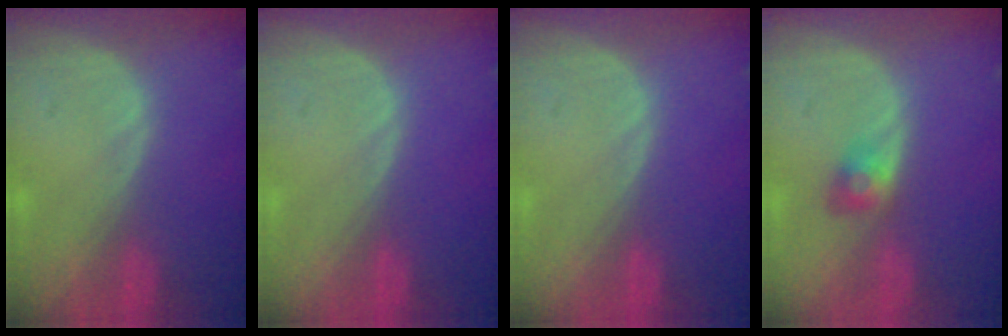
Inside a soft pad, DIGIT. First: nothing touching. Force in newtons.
{"total": 0.0}
{"total": 0.0}
{"total": 2.9, "press": 2.5, "slide": 1.4}